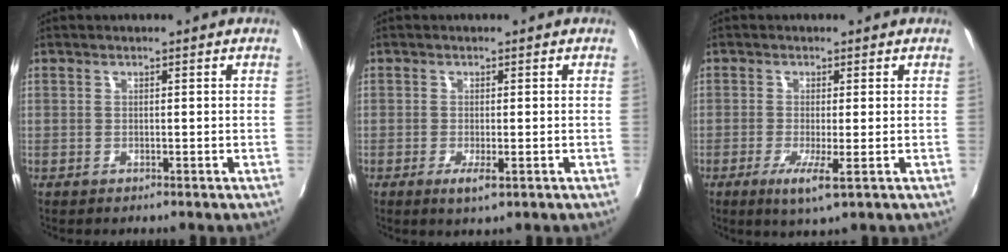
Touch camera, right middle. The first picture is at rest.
{"total": 2.6, "force": [-0.9, 0.4, 2.4], "torque": [-0.048, -0.008, -0.014]}
{"total": 4.2, "force": [-1.3, -0.1, 4.0], "torque": [-0.085, -0.013, -0.026]}